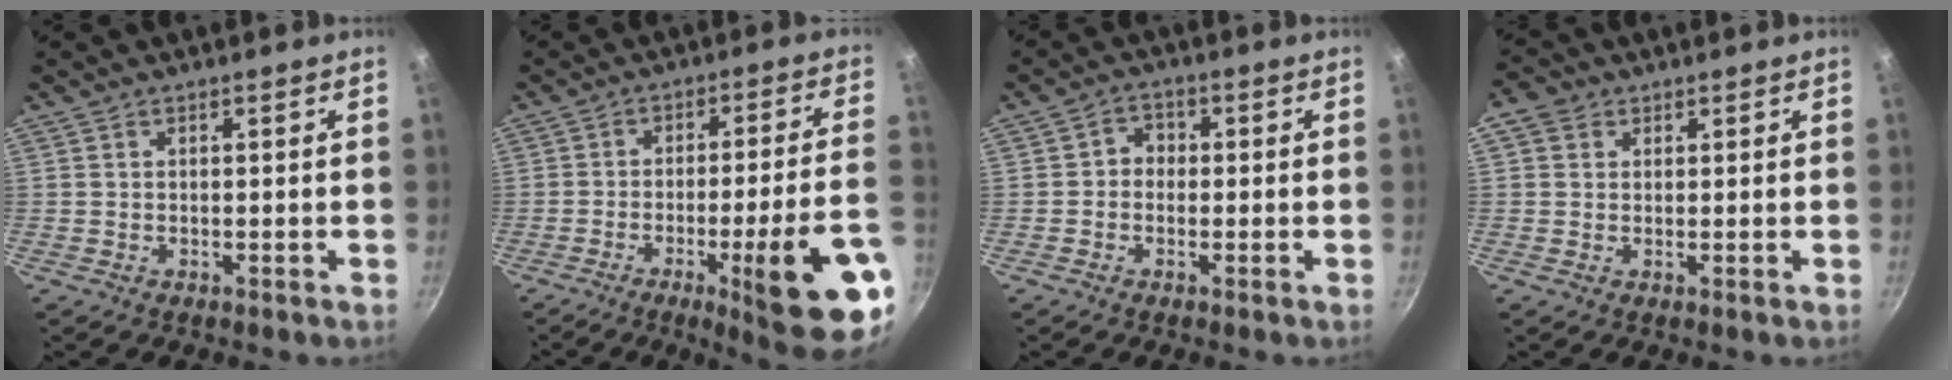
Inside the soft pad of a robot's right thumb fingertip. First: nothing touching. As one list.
[{"total": 19.9, "force": [-8.3, 2.9, 17.9], "torque": [-0.223, 0.033, -0.110]}, {"total": 3.1, "force": [-0.5, 2.7, 1.3], "torque": [-0.003, 0.012, -0.017]}, {"total": 3.3, "force": [1.1, 2.9, 1.2], "torque": [-0.005, 0.000, 0.010]}]